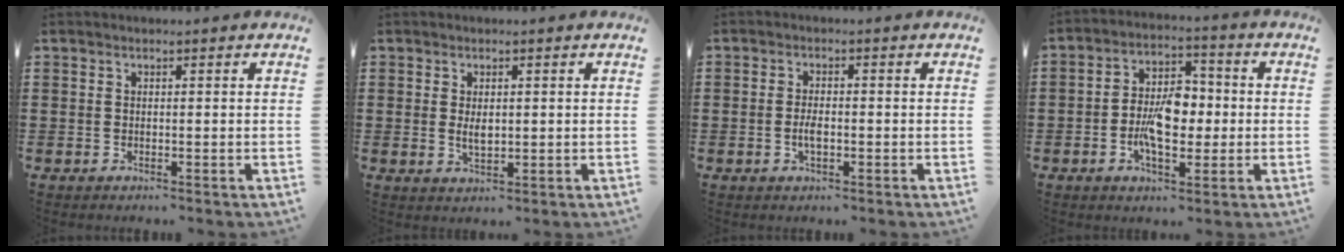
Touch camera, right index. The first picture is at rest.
{"total": 2.4, "force": [0.2, 1.0, 2.1], "torque": [-0.043, 0.002, 0.004]}
{"total": 2.7, "force": [-0.6, 1.0, 2.4], "torque": [-0.052, -0.003, -0.013]}
{"total": 7.6, "force": [-1.1, 4.2, 6.2], "torque": [-0.125, 0.003, -0.027]}